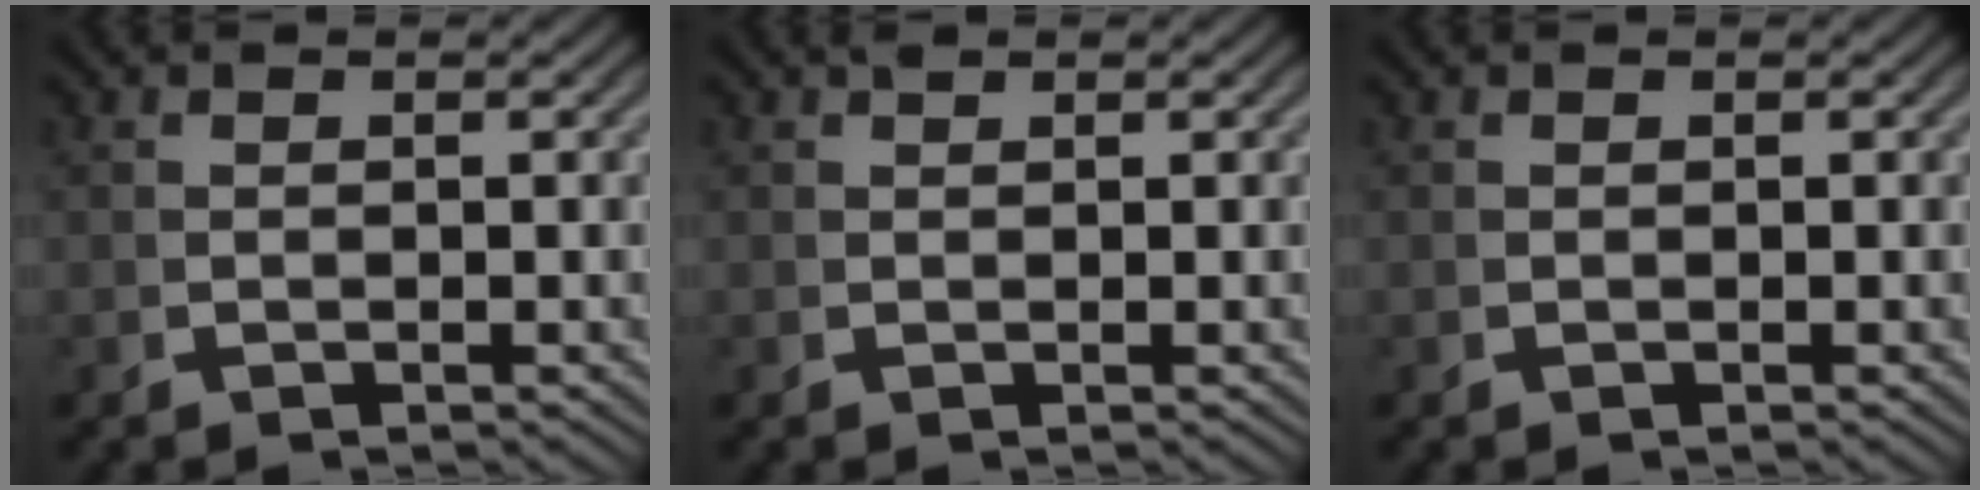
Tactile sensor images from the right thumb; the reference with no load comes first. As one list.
[{"total": 0.6, "force": [0.6, 0.0, 0.1], "torque": [0.003, 0.001, 0.013]}, {"total": 0.0}]